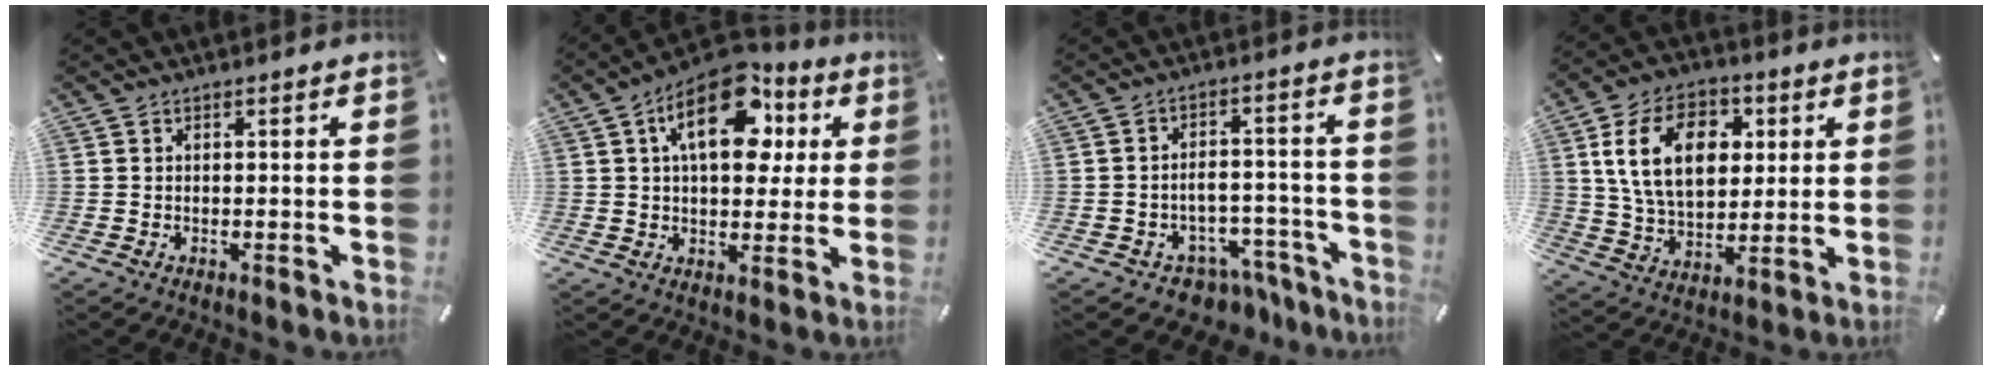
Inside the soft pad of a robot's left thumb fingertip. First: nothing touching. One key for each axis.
{"total": 17.5, "fx": 6.2, "fy": 10.5, "fz": 12.5, "tx": -0.178, "ty": -0.016, "tz": 0.105}
{"total": 6.2, "fx": -3.4, "fy": 4.8, "fz": 1.7, "tx": -0.030, "ty": 0.026, "tz": -0.057}
{"total": 16.5, "fx": 4.1, "fy": 11.4, "fz": 11.2, "tx": -0.211, "ty": 0.010, "tz": 0.069}